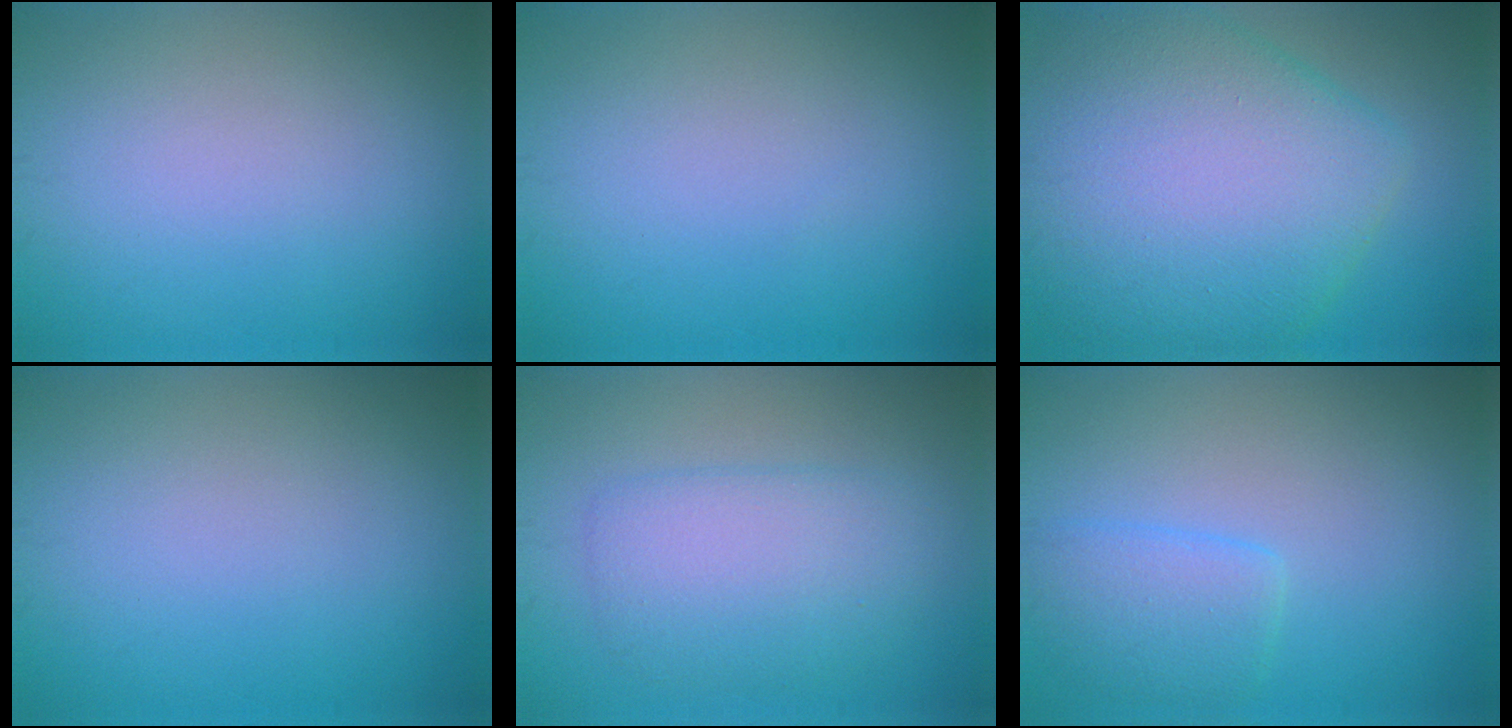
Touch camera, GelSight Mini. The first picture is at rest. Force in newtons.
{"total": 0.0}
{"total": 12.7, "press": 12.7, "slide": 0.2}
{"total": 0.0}
{"total": 4.6, "press": 4.5, "slide": 0.2}
{"total": 2.8, "press": 2.8, "slide": 0.3}